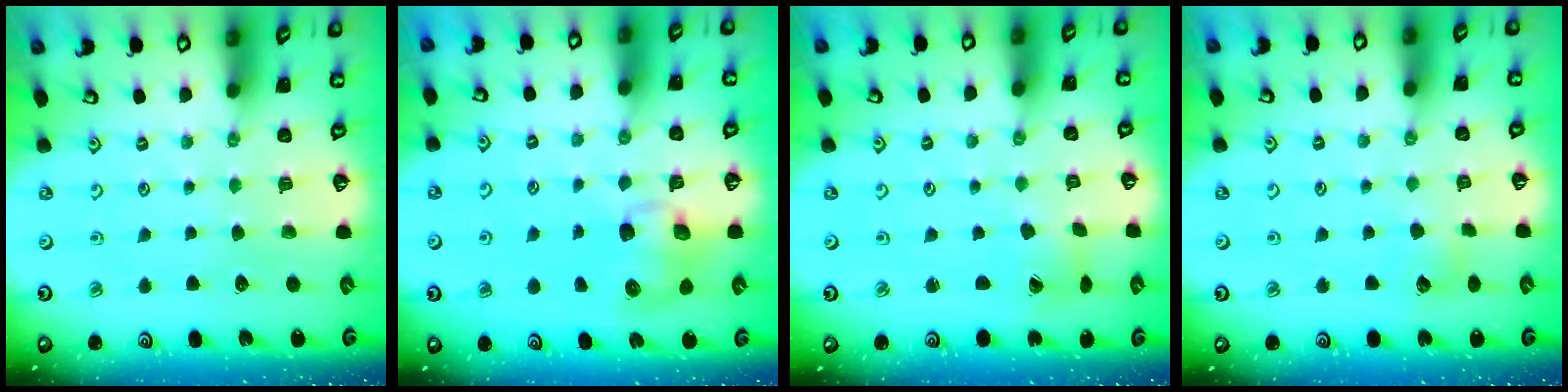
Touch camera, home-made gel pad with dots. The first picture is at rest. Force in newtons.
{"total": 8.7, "press": 8.6, "slide": 1.0}
{"total": 1.6, "press": 1.6, "slide": 0.3}
{"total": 3.9, "press": 3.8, "slide": 0.6}